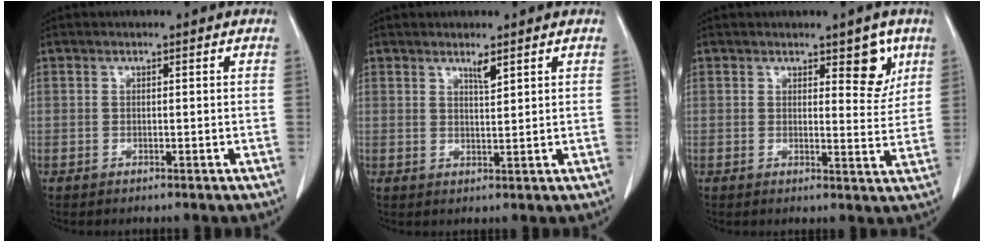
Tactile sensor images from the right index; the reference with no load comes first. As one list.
[{"total": 1.9, "force": [1.4, 0.1, 1.3], "torque": [-0.025, -0.005, 0.027]}, {"total": 4.8, "force": [2.8, 1.8, 3.5], "torque": [-0.034, -0.011, 0.033]}]